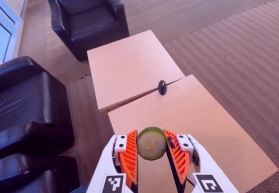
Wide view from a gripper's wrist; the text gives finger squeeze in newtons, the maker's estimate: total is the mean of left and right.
{"total": 12.7, "left": 13.3, "right": 12.0}